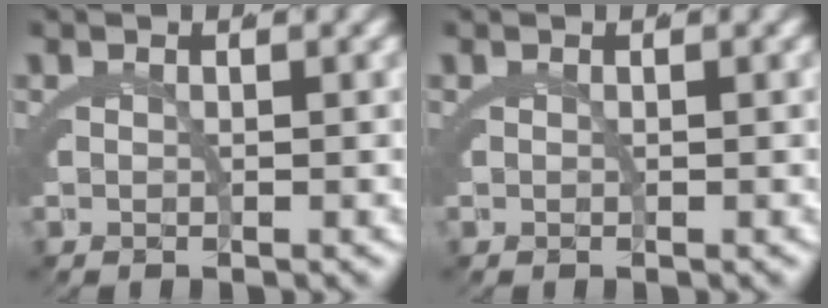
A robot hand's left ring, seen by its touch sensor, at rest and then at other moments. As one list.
[{"total": 0.0}]